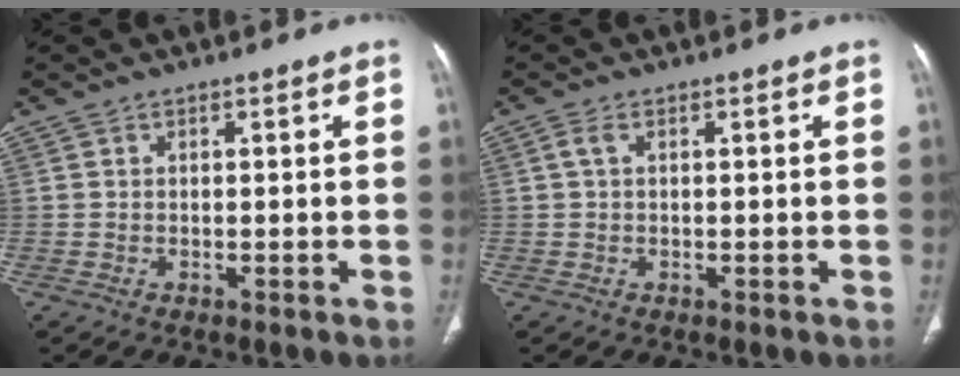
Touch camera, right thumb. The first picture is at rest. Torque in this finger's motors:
{"motor_torque": [-0.01, -0.01, 0.36, -0.36, 0.02]}